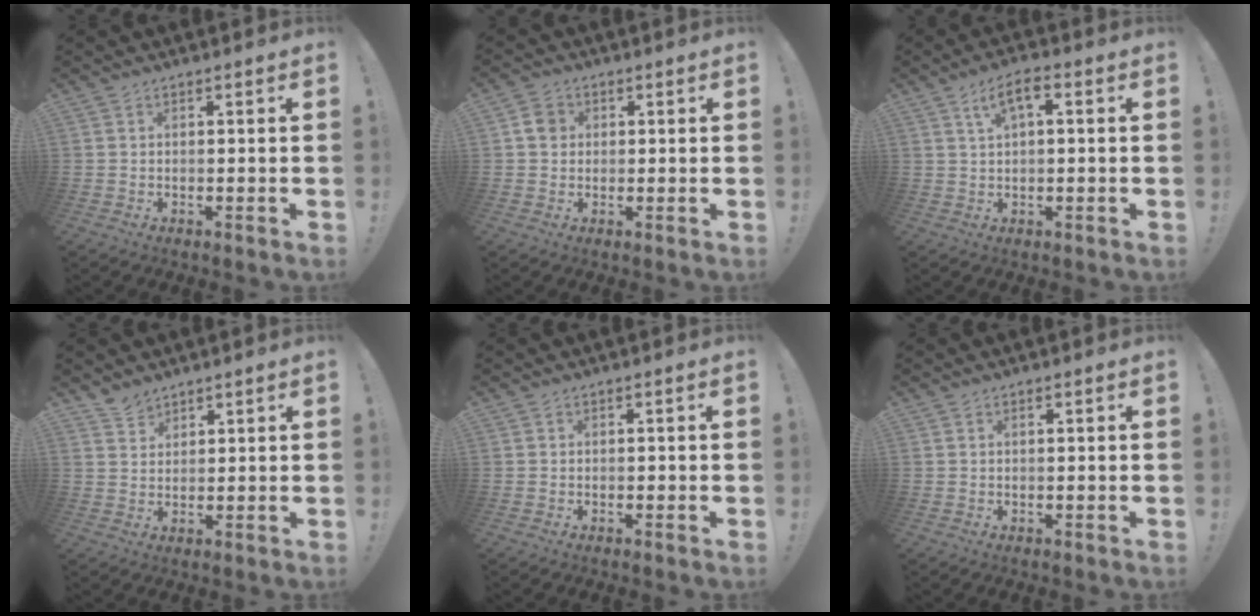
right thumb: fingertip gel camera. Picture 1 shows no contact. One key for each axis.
{"total": 5.0, "fx": 0.9, "fy": 4.3, "fz": 2.5, "tx": -0.028, "ty": 0.005, "tz": 0.017}
{"total": 5.4, "fx": 1.6, "fy": 2.0, "fz": 4.8, "tx": -0.076, "ty": 0.003, "tz": 0.022}
{"total": 3.8, "fx": 3.4, "fy": 1.6, "fz": 0.4, "tx": -0.004, "ty": -0.021, "tz": 0.064}
{"total": 0.5, "fx": -0.4, "fy": 0.4, "fz": 0.1, "tx": -0.006, "ty": 0.004, "tz": -0.006}
{"total": 0.7, "fx": 0.4, "fy": 0.0, "fz": 0.5, "tx": -0.010, "ty": 0.000, "tz": 0.006}